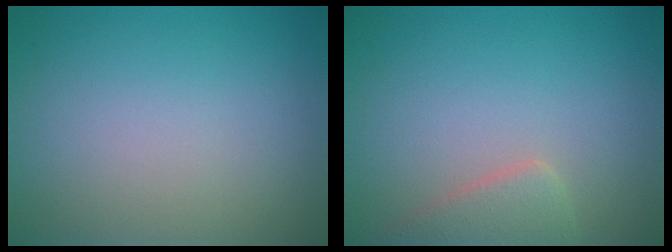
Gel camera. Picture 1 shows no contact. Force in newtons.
{"total": 2.6, "press": 2.6, "slide": 0.3}